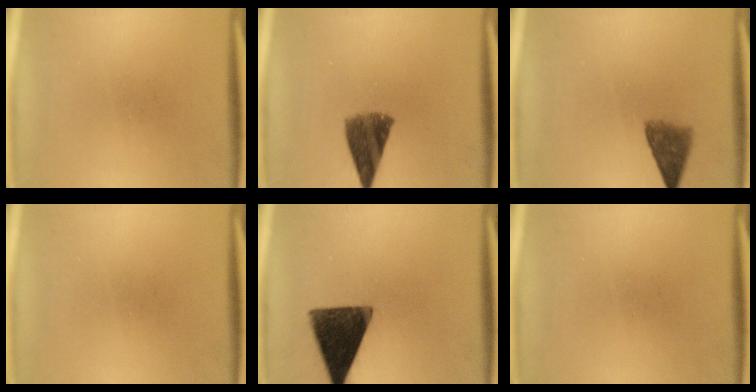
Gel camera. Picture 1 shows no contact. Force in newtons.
{"total": 7.6}
{"total": 4.2}
{"total": 0.0}
{"total": 13.8}
{"total": 0.0}